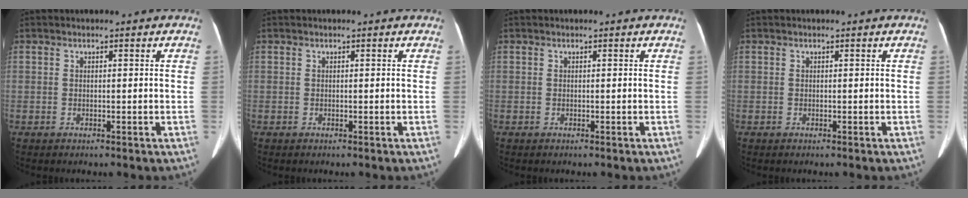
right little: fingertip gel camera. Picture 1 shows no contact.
{"total": 0.0}
{"total": 0.0}
{"total": 0.0}